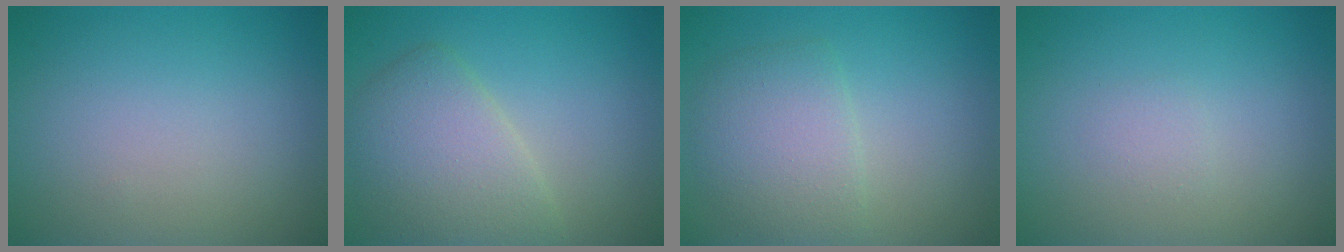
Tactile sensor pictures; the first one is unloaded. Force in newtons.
{"total": 4.9, "press": 4.9, "slide": 0.3}
{"total": 3.9, "press": 3.9, "slide": 0.1}
{"total": 0.7, "press": 0.7, "slide": 0.0}